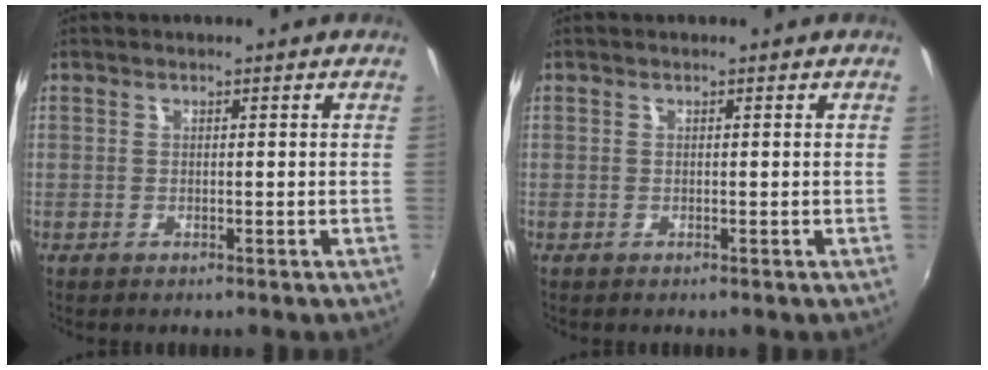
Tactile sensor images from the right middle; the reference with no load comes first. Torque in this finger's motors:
{"motor_torque": [-0.01, 0.00, -0.03, 0.00]}